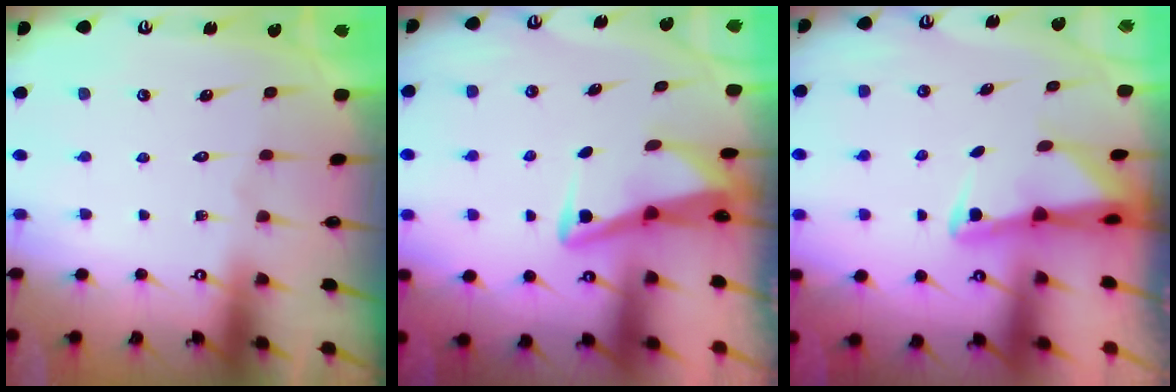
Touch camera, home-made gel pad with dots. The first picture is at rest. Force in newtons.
{"total": 3.8, "press": 3.8, "slide": 0.4}
{"total": 2.4, "press": 2.3, "slide": 0.5}